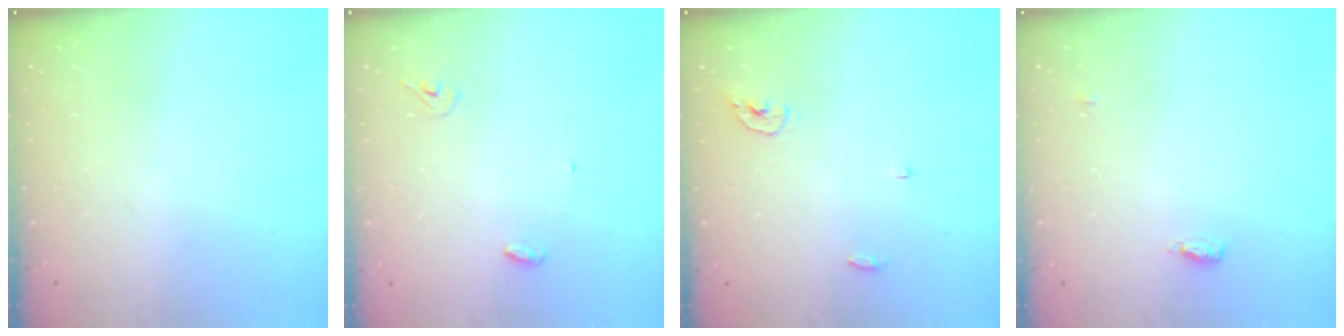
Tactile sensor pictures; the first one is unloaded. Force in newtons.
{"total": 3.5, "press": 3.5, "slide": 0.3}
{"total": 3.7, "press": 3.6, "slide": 0.3}
{"total": 4.6, "press": 4.5, "slide": 0.7}